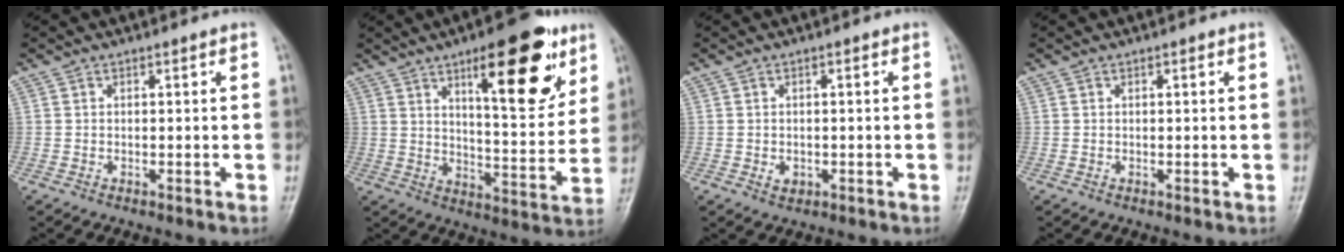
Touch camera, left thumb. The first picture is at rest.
{"total": 18.6, "force": [9.7, 6.3, 14.6], "torque": [-0.169, -0.046, 0.144]}
{"total": 2.0, "force": [-0.5, 1.6, 1.1], "torque": [-0.009, 0.001, -0.006]}
{"total": 0.6, "force": [0.2, 0.2, 0.5], "torque": [-0.008, 0.000, 0.002]}